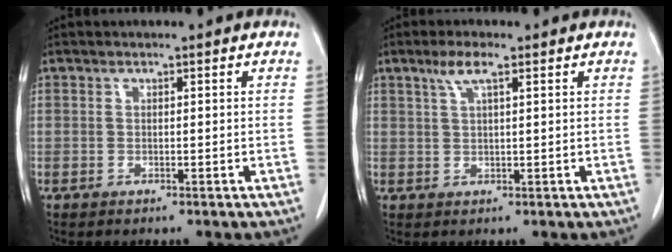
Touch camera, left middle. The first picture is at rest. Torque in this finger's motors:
{"motor_torque": [0.54, -0.35, 0.02, 0.03]}